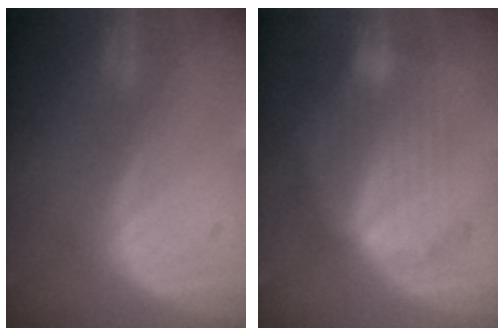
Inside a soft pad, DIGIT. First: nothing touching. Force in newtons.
{"total": 7.3, "press": 7.2, "slide": 0.6}